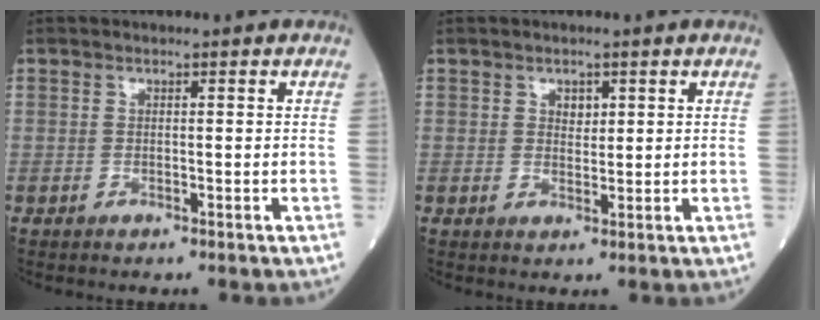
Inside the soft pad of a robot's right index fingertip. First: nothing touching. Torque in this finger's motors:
{"motor_torque": [-0.02, 0.01, 0.00, 0.00]}